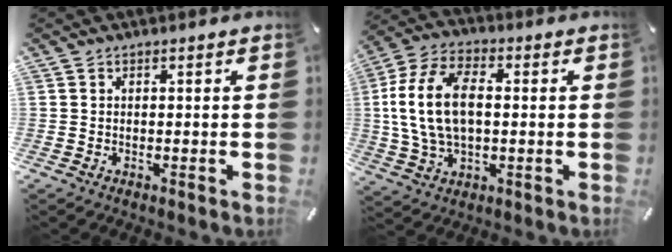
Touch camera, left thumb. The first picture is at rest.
{"total": 14.2, "force": [0.8, 9.1, 10.9], "torque": [-0.242, 0.010, 0.015]}